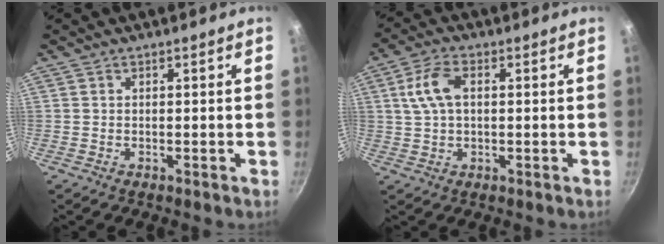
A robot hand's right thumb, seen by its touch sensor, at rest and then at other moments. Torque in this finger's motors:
{"motor_torque": [-0.52, 0.80, 0.13, -0.05, 0.09]}